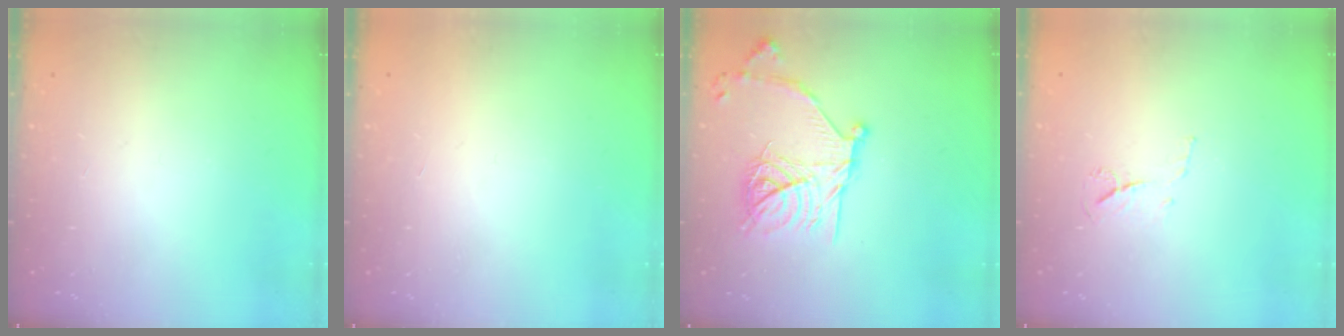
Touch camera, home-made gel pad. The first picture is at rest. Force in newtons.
{"total": 1.5, "press": 1.5, "slide": 0.1}
{"total": 19.4, "press": 19.3, "slide": 1.5}
{"total": 4.7, "press": 4.6, "slide": 0.8}